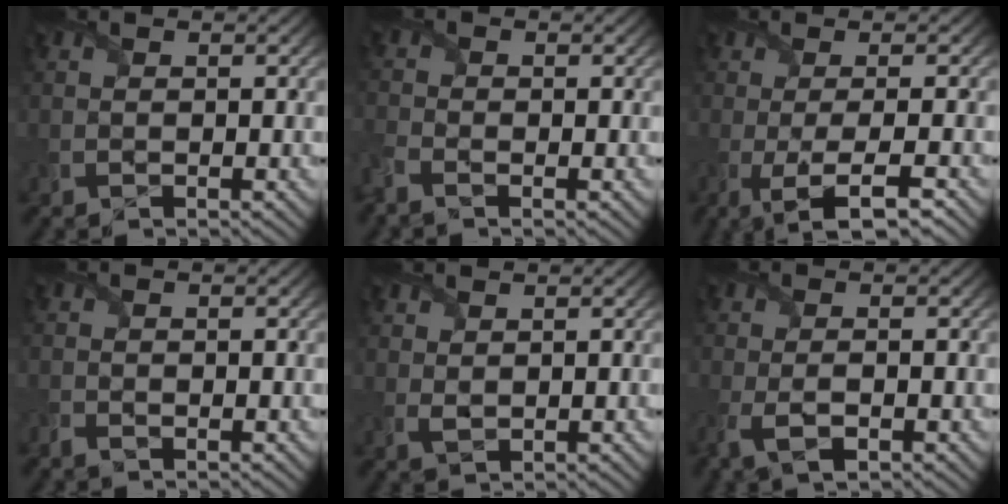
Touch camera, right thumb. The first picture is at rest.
{"total": 2.9, "force": [-1.9, 1.3, 1.7], "torque": [-0.051, -0.006, -0.054]}
{"total": 5.4, "force": [-1.9, 1.0, 4.9], "torque": [-0.072, 0.001, -0.038]}
{"total": 0.9, "force": [-0.6, 0.4, 0.5], "torque": [-0.015, -0.001, -0.017]}
{"total": 1.5, "force": [1.2, 0.6, 0.6], "torque": [-0.019, 0.003, 0.026]}
{"total": 3.6, "force": [-1.5, 1.5, 2.9], "torque": [-0.071, -0.006, -0.031]}